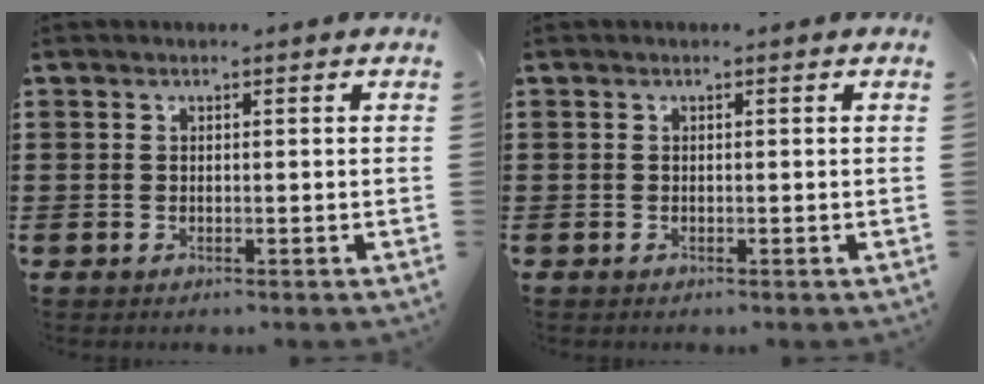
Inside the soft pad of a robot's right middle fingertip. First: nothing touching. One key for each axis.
{"total": 0.0}